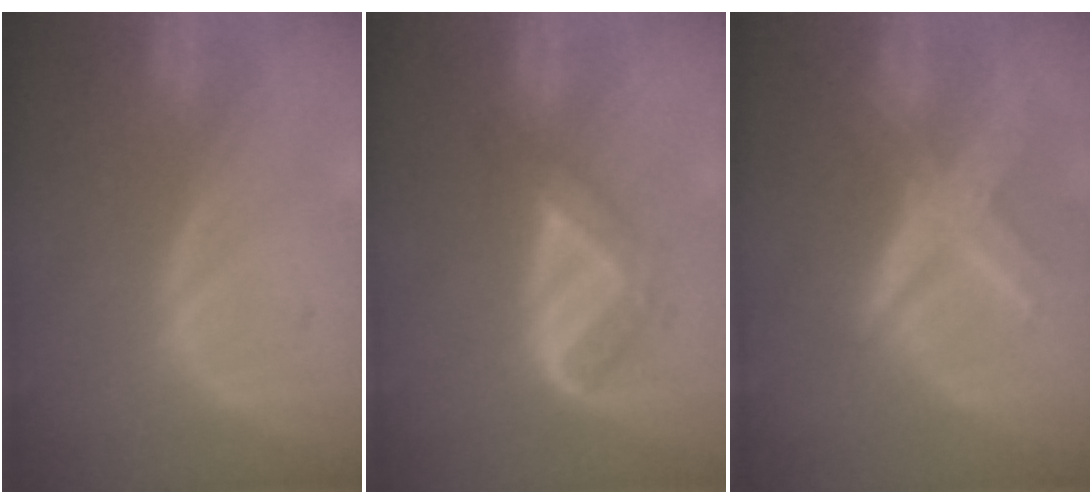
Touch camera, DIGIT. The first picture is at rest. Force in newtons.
{"total": 5.5, "press": 4.6, "slide": 3.0}
{"total": 8.4, "press": 7.2, "slide": 4.3}